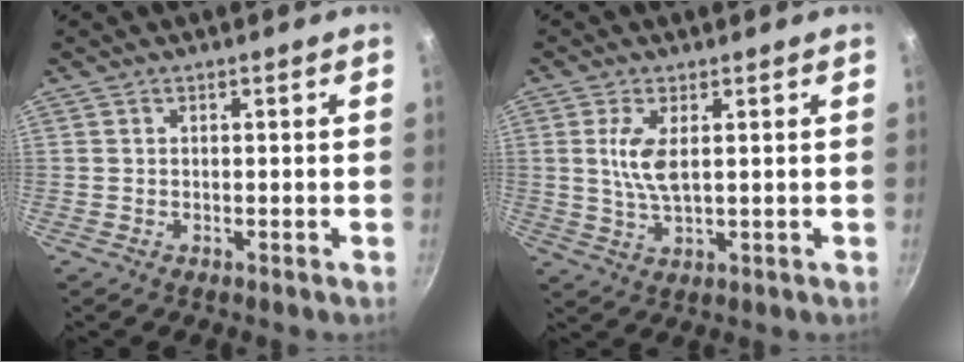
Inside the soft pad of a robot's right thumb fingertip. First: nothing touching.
{"total": 6.1, "force": [1.3, 2.5, 5.5], "torque": [-0.111, -0.004, 0.027]}